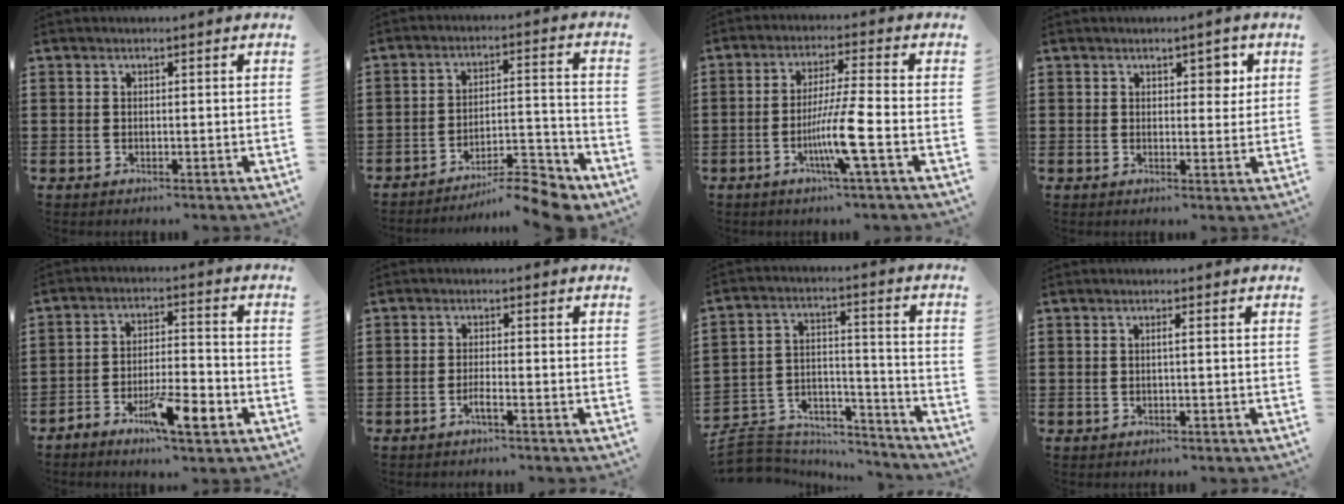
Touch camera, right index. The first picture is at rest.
{"total": 9.2, "force": [-8.4, 1.2, 3.7], "torque": [-0.043, 0.022, -0.158]}
{"total": 8.4, "force": [-3.0, -0.2, 7.9], "torque": [-0.150, -0.015, -0.059]}
{"total": 2.9, "force": [1.5, 1.6, 1.9], "torque": [-0.016, 0.001, 0.020]}
{"total": 8.2, "force": [-4.9, 2.3, 6.1], "torque": [-0.106, 0.012, -0.085]}
{"total": 1.9, "force": [-1.2, 0.0, 1.5], "torque": [-0.026, -0.004, -0.022]}
{"total": 7.5, "force": [-7.0, 2.4, 1.2], "torque": [-0.033, 0.008, -0.140]}
{"total": 0.7, "force": [-0.1, -0.1, 0.7], "torque": [-0.014, -0.003, -0.002]}